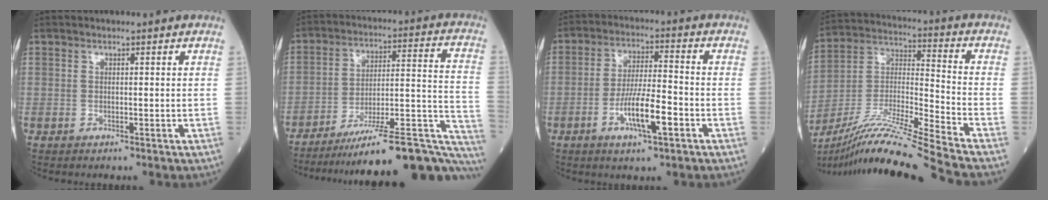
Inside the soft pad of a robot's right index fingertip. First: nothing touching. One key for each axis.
{"total": 25.5, "fx": -21.5, "fy": 1.7, "fz": 13.6, "tx": -0.106, "ty": 0.017, "tz": -0.304}
{"total": 8.5, "fx": -3.4, "fy": 1.2, "fz": 7.7, "tx": -0.146, "ty": -0.002, "tz": -0.058}
{"total": 20.7, "fx": -17.8, "fy": -3.0, "fz": 10.2, "tx": -0.217, "ty": -0.024, "tz": -0.318}